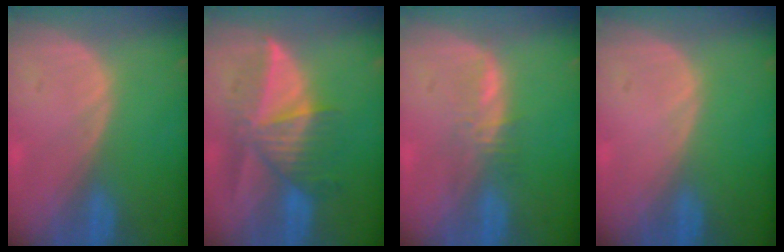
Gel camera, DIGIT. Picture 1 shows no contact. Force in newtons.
{"total": 7.7, "press": 7.5, "slide": 1.8}
{"total": 2.9, "press": 2.9, "slide": 0.2}
{"total": 0.0}